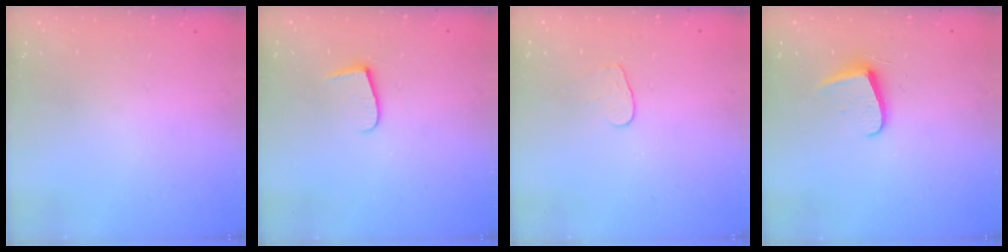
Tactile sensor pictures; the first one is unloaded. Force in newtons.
{"total": 6.5, "press": 6.5, "slide": 0.8}
{"total": 4.4, "press": 4.4, "slide": 0.3}
{"total": 6.8, "press": 6.8, "slide": 0.7}